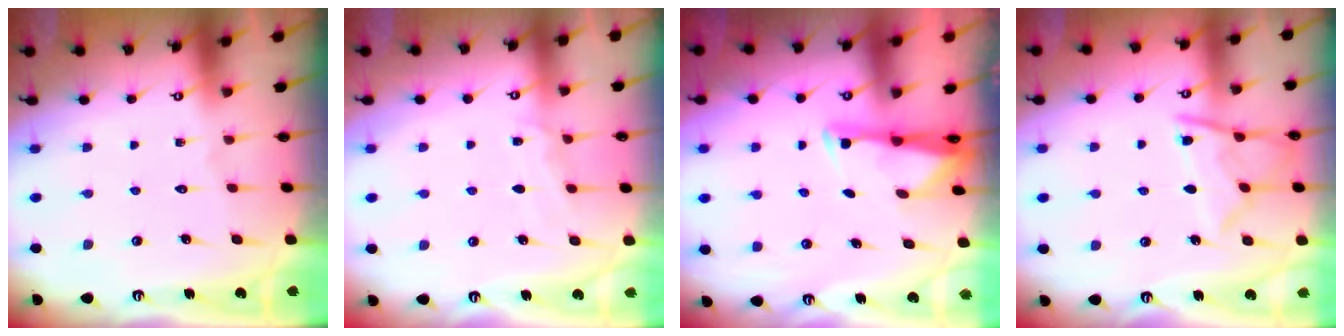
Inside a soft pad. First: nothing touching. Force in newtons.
{"total": 4.9, "press": 4.9, "slide": 0.6}
{"total": 2.9, "press": 2.9, "slide": 0.4}
{"total": 10.7, "press": 10.7, "slide": 1.0}